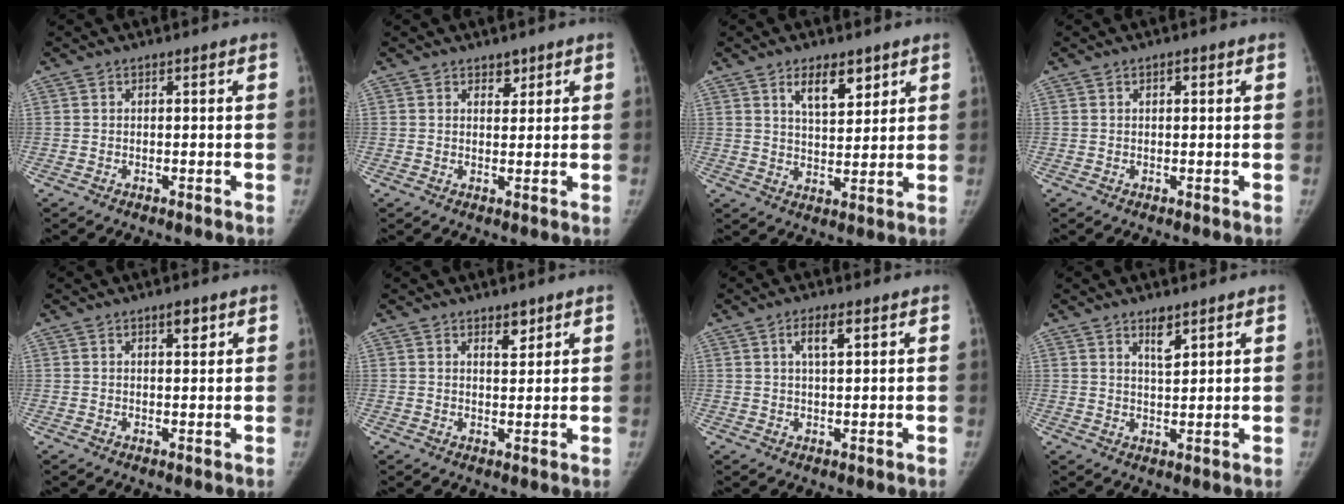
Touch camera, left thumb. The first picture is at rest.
{"total": 2.0, "force": [1.4, 1.2, 0.6], "torque": [0.008, -0.009, 0.019]}
{"total": 7.4, "force": [4.3, 3.3, 5.0], "torque": [-0.056, -0.030, 0.071]}
{"total": 1.1, "force": [0.5, 0.6, 0.8], "torque": [-0.010, 0.001, 0.006]}
{"total": 2.1, "force": [1.2, 0.8, 1.5], "torque": [-0.013, -0.006, 0.019]}
{"total": 2.8, "force": [1.9, 1.4, 1.6], "torque": [-0.010, -0.013, 0.030]}
{"total": 3.9, "force": [1.7, 1.3, 3.3], "torque": [-0.058, 0.000, 0.031]}
{"total": 3.6, "force": [2.4, 1.2, 2.5], "torque": [-0.032, -0.018, 0.042]}